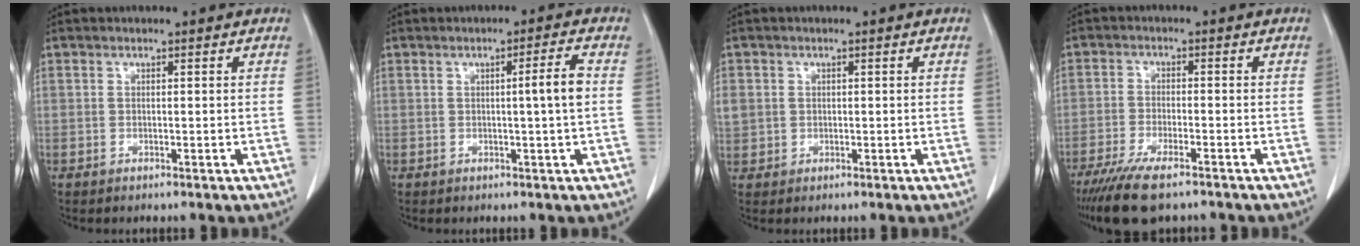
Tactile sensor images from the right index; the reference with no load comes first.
{"total": 3.6, "force": [0.0, -0.7, 3.6], "torque": [-0.054, 0.000, 0.001]}
{"total": 3.6, "force": [0.6, 3.4, 1.2], "torque": [-0.041, 0.009, 0.020]}
{"total": 9.6, "force": [-7.2, 1.9, 6.0], "torque": [-0.101, -0.022, -0.114]}